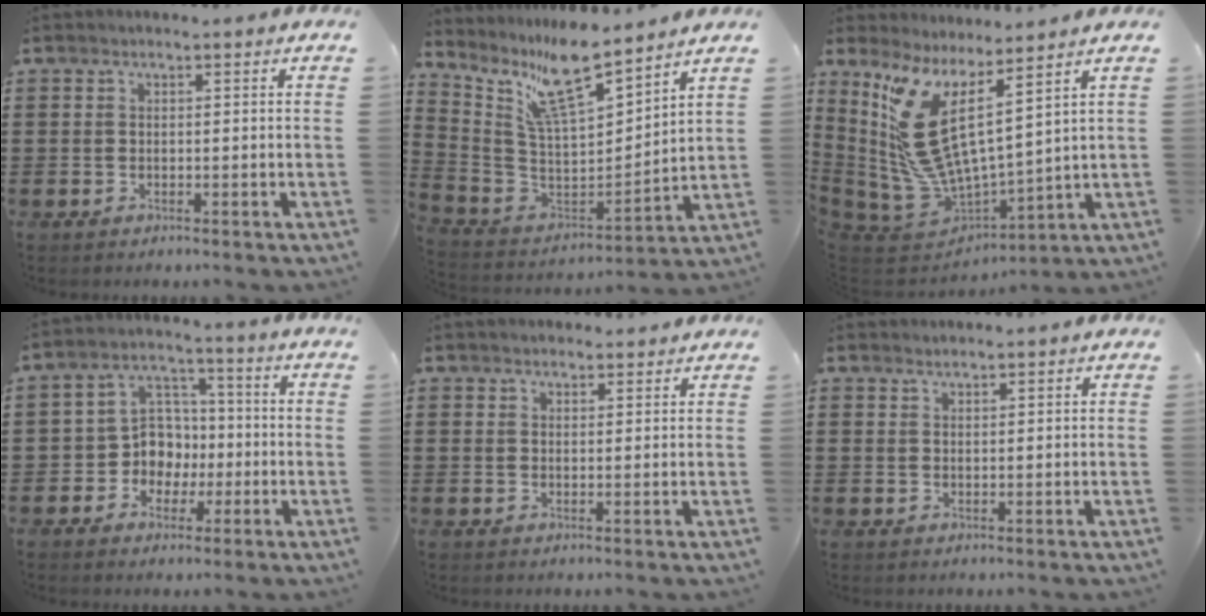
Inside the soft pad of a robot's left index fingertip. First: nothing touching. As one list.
[{"total": 11.4, "force": [9.2, 1.8, 6.5], "torque": [-0.158, -0.061, 0.159]}, {"total": 11.5, "force": [3.8, 4.2, 10.1], "torque": [-0.255, -0.064, 0.055]}, {"total": 6.8, "force": [-1.3, 6.3, 2.0], "torque": [-0.066, 0.008, -0.026]}, {"total": 1.9, "force": [1.8, 0.5, 0.1], "torque": [-0.005, 0.003, 0.036]}, {"total": 1.2, "force": [1.2, 0.0, 0.0], "torque": [-0.003, -0.002, 0.025]}]